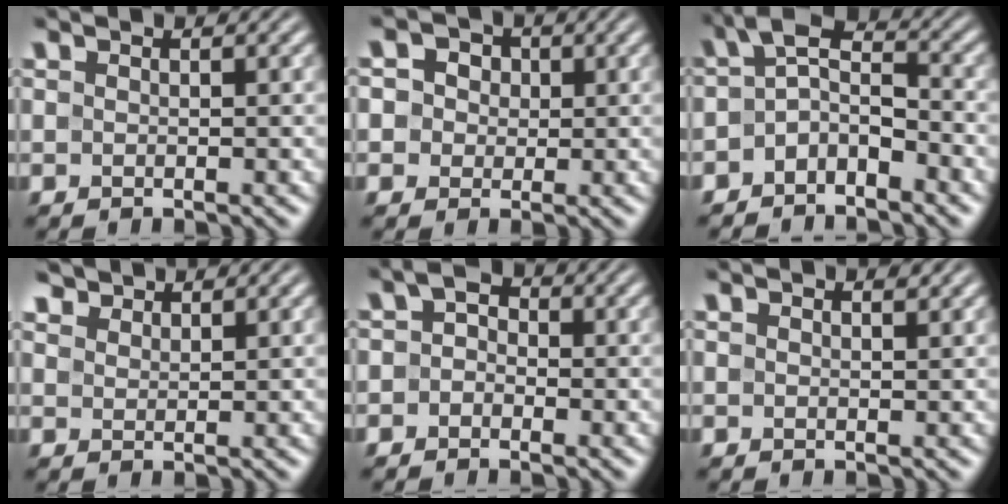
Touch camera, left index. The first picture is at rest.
{"total": 5.2, "force": [2.0, 4.3, 2.3], "torque": [-0.025, 0.029, 0.002]}
{"total": 3.9, "force": [-1.7, 2.0, 2.9], "torque": [-0.049, 0.008, -0.038]}
{"total": 2.2, "force": [2.1, 0.7, 0.2], "torque": [-0.010, 0.001, 0.045]}
{"total": 1.9, "force": [-0.6, 1.5, 1.0], "torque": [-0.015, 0.008, -0.020]}
{"total": 0.5, "force": [0.4, 0.0, 0.4], "torque": [-0.006, 0.000, 0.005]}